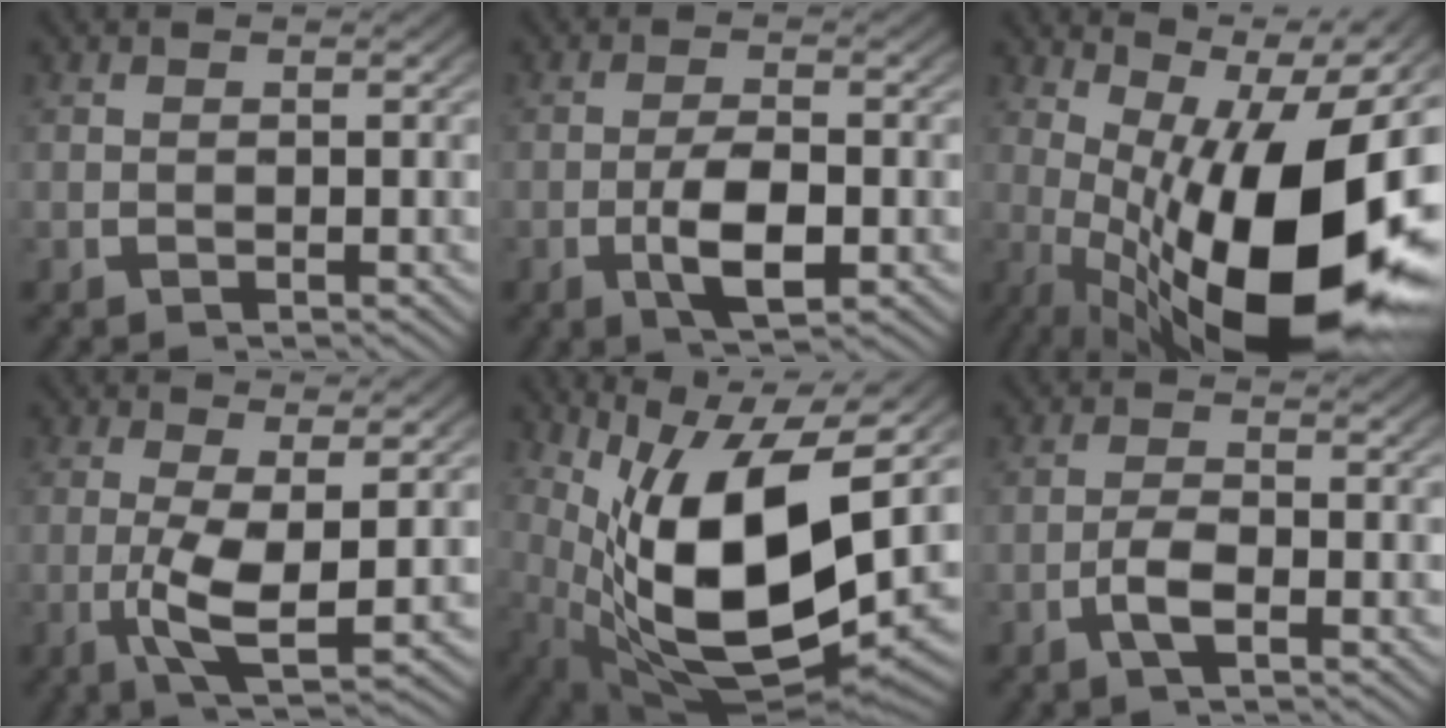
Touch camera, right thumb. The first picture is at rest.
{"total": 4.8, "force": [-1.1, 2.5, 4.0], "torque": [-0.086, -0.018, -0.013]}
{"total": 19.7, "force": [-1.0, 9.8, 17.0], "torque": [-0.278, -0.058, 0.025]}
{"total": 5.6, "force": [-0.2, 2.0, 5.2], "torque": [-0.116, -0.027, 0.006]}
{"total": 19.5, "force": [0.3, 11.2, 16.0], "torque": [-0.291, -0.062, 0.041]}
{"total": 2.4, "force": [-0.9, 1.1, 2.0], "torque": [-0.049, -0.009, -0.018]}